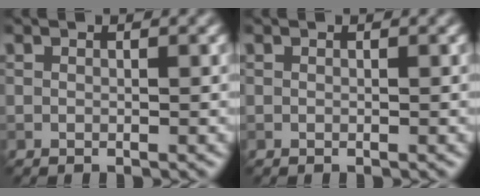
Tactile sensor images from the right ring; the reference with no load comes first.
{"total": 0.0}